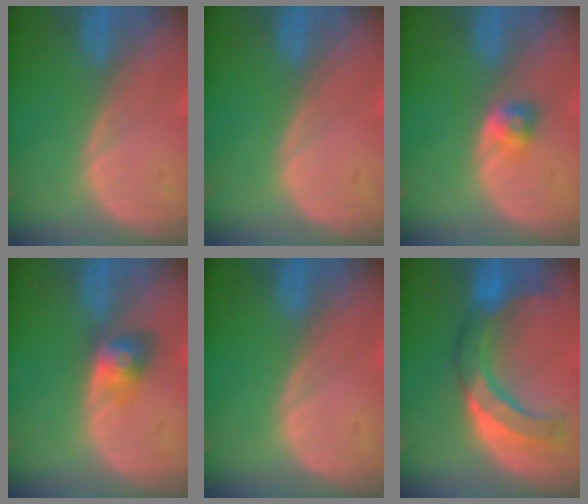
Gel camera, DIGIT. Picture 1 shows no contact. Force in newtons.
{"total": 0.0}
{"total": 2.7, "press": 2.4, "slide": 1.3}
{"total": 3.4, "press": 3.4, "slide": 0.2}
{"total": 0.0}
{"total": 8.2, "press": 8.2, "slide": 0.6}